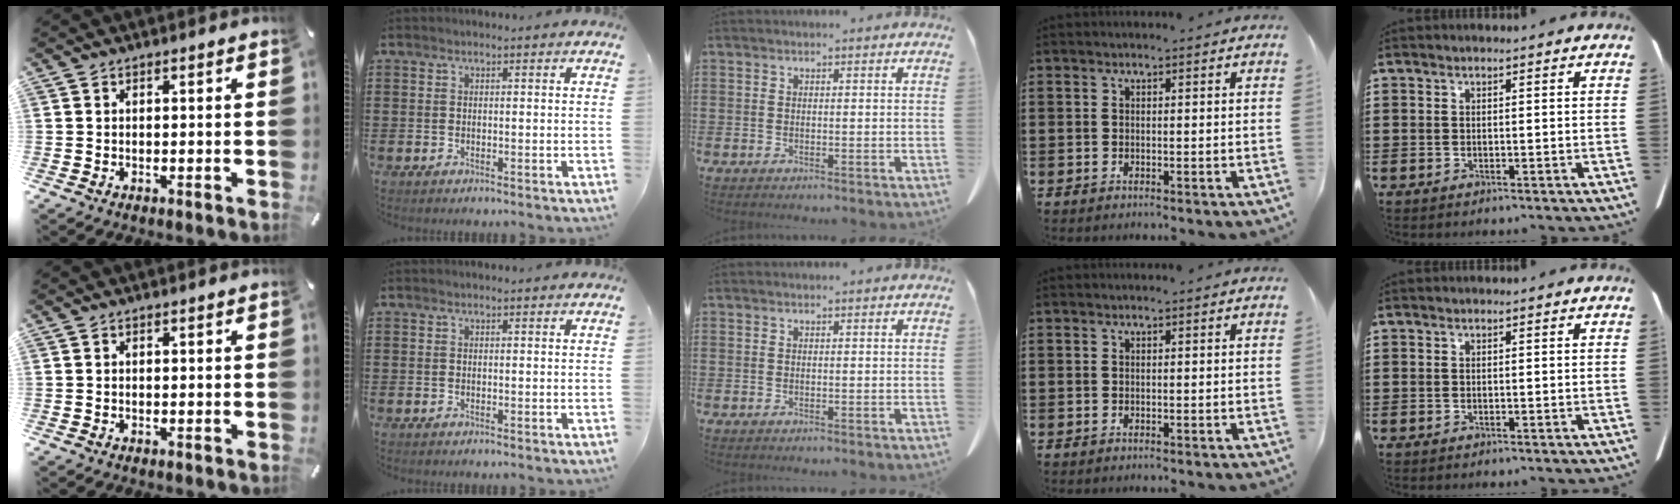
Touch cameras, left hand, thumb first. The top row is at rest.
{}